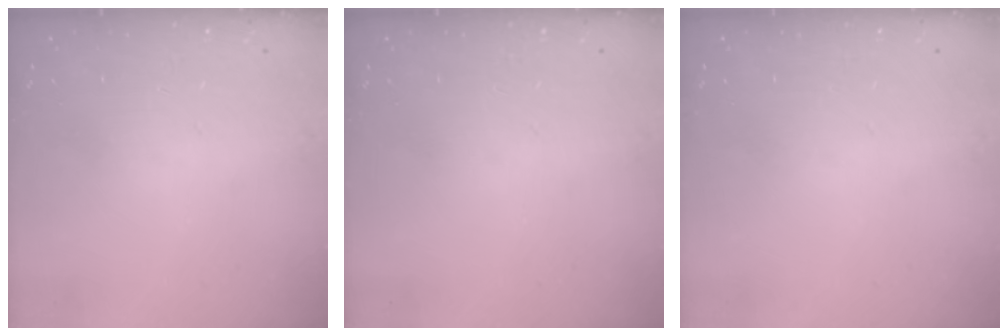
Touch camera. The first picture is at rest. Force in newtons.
{"total": 0.0}
{"total": 0.0}